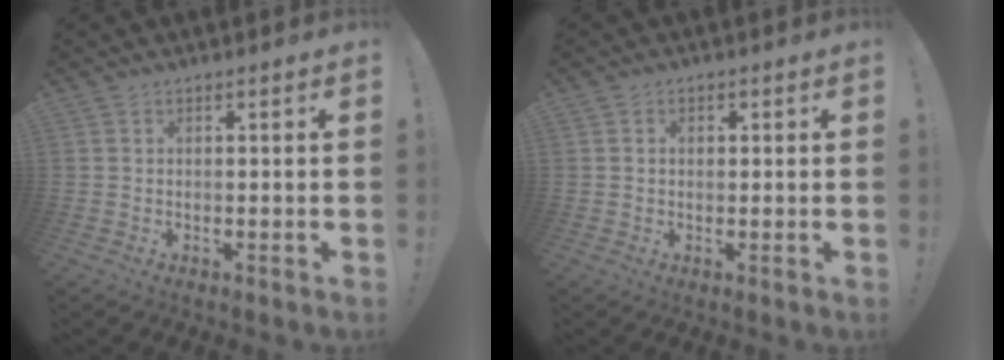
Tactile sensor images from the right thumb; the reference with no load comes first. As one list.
[{"total": 1.1, "force": [0.2, 0.9, 0.7], "torque": [-0.006, 0.000, 0.002]}]